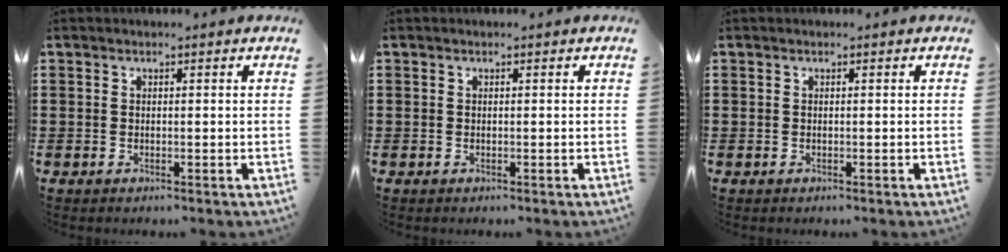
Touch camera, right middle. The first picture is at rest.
{"total": 0.0}
{"total": 0.0}